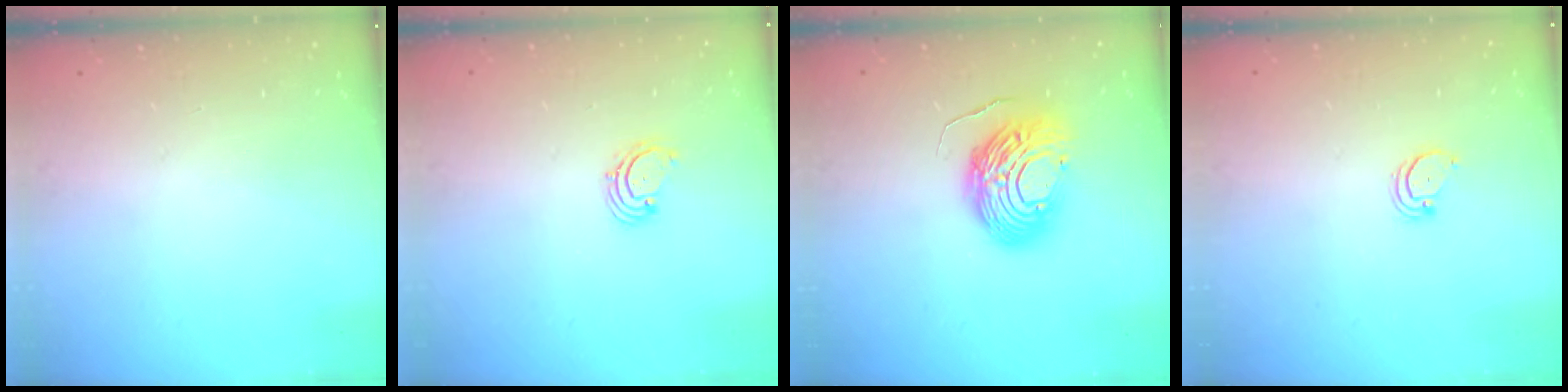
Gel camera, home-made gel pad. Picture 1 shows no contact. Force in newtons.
{"total": 1.6, "press": 1.6, "slide": 0.2}
{"total": 13.1, "press": 13.1, "slide": 1.3}
{"total": 2.1, "press": 2.1, "slide": 0.2}